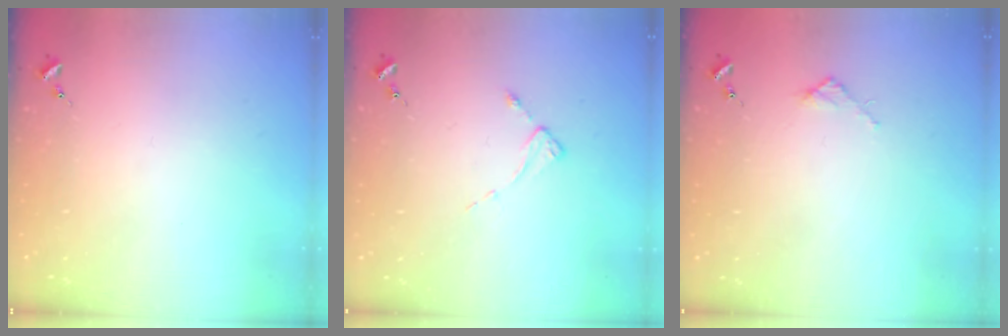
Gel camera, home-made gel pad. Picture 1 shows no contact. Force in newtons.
{"total": 2.1, "press": 2.0, "slide": 0.4}
{"total": 2.7, "press": 2.7, "slide": 0.3}